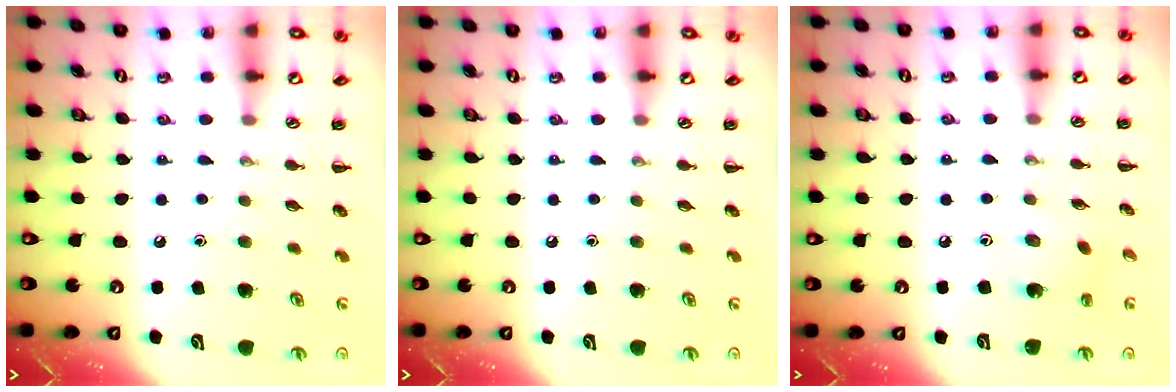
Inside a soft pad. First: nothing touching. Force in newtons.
{"total": 0.0}
{"total": 1.5, "press": 1.4, "slide": 0.5}